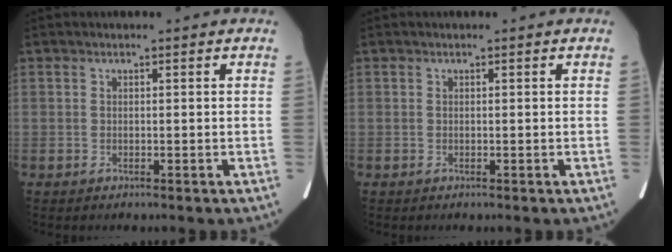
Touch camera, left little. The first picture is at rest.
{"total": 0.0}